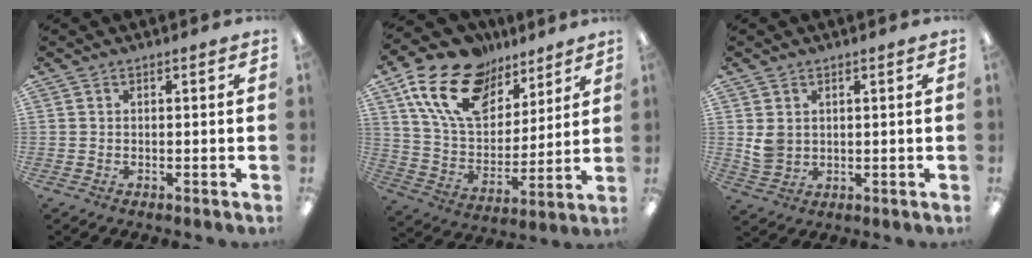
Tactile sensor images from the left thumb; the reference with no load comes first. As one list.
[{"total": 19.9, "force": [12.0, 11.8, 10.6], "torque": [-0.195, -0.050, 0.221]}, {"total": 4.3, "force": [1.6, 3.5, 2.0], "torque": [-0.032, 0.002, 0.034]}]